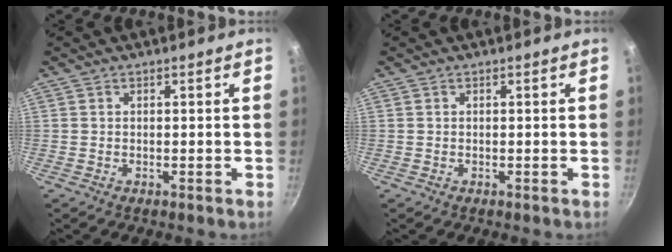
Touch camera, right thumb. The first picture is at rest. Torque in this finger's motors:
{"motor_torque": [-0.08, 0.08, 0.00, 0.00, -0.02]}